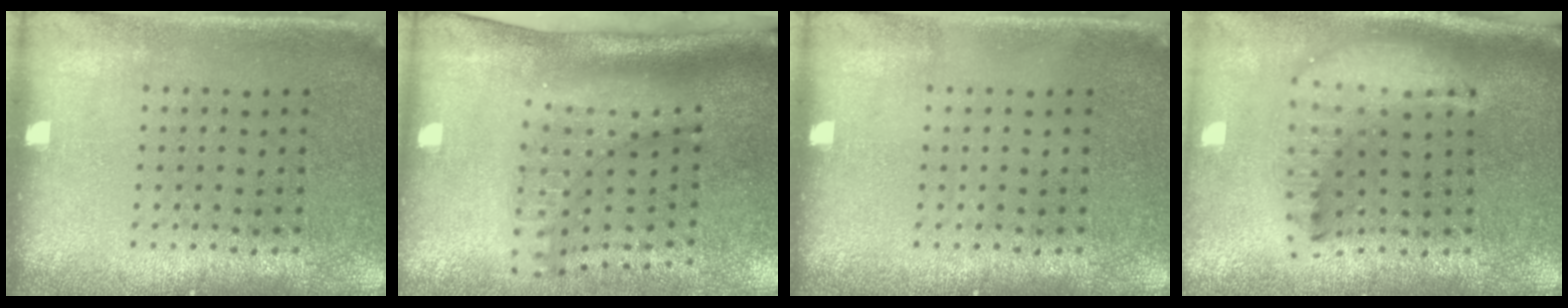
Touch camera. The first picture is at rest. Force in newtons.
{"total": 2.0, "press": 1.5, "slide": 1.3}
{"total": 0.0}
{"total": 2.1, "press": 1.7, "slide": 1.3}